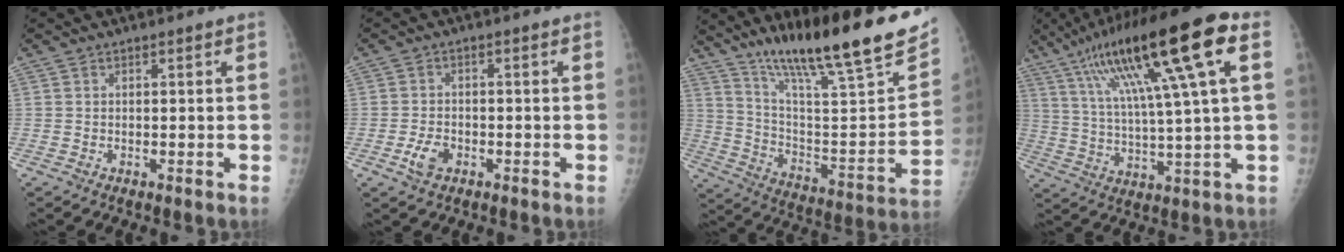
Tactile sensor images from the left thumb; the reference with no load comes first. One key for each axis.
{"total": 3.8, "fx": -1.7, "fy": 2.4, "fz": 2.4, "tx": -0.045, "ty": 0.008, "tz": -0.031}
{"total": 28.8, "fx": 19.4, "fy": 5.2, "fz": 20.7, "tx": -0.304, "ty": -0.059, "tz": 0.315}
{"total": 22.2, "fx": 9.1, "fy": 2.6, "fz": 20.0, "tx": -0.352, "ty": 0.007, "tz": 0.150}